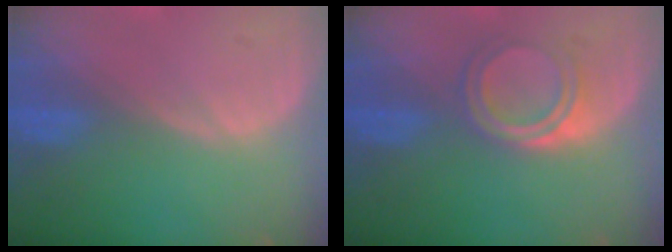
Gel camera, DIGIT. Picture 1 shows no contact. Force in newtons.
{"total": 4.2, "press": 4.1, "slide": 1.0}